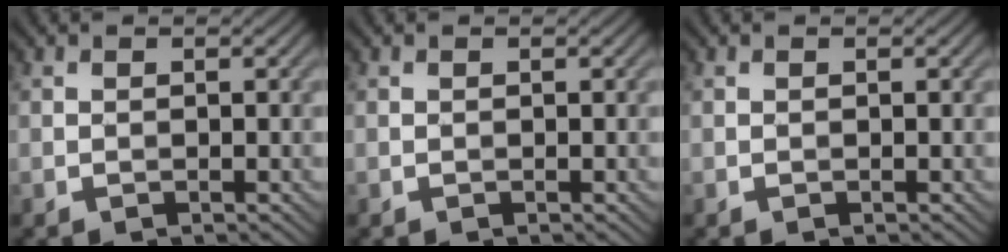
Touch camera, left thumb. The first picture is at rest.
{"total": 0.0}
{"total": 0.0}